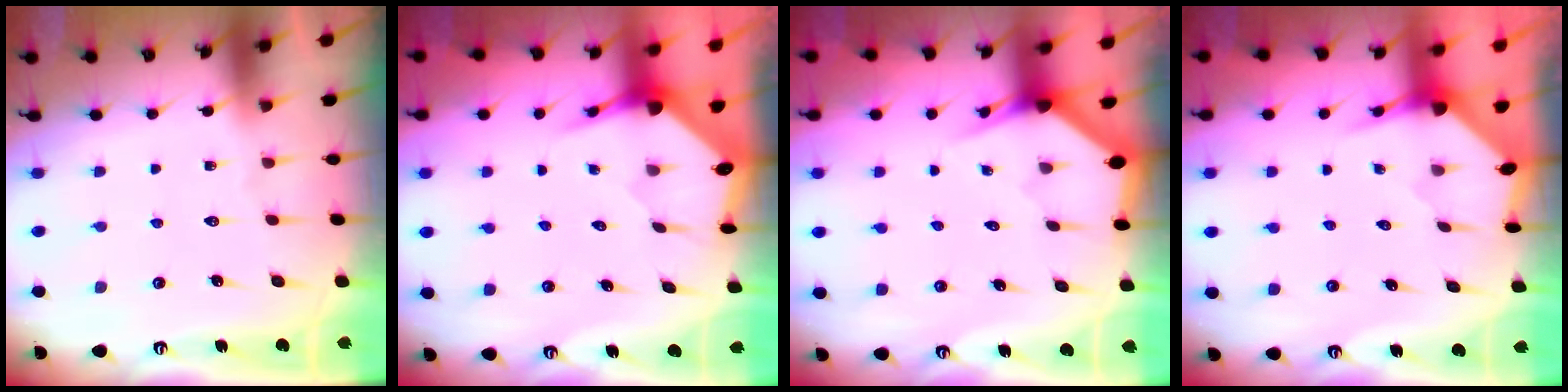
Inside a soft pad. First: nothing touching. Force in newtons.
{"total": 3.6, "press": 3.6, "slide": 0.5}
{"total": 2.6, "press": 2.6, "slide": 0.2}
{"total": 3.2, "press": 3.2, "slide": 0.3}